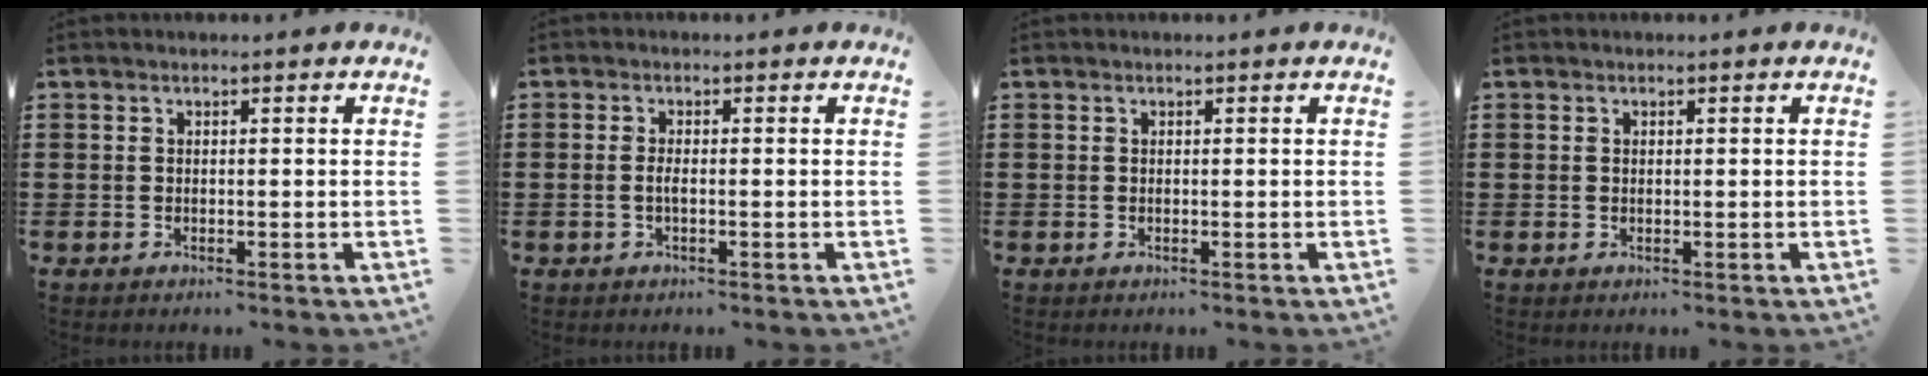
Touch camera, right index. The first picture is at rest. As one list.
[{"total": 1.4, "force": [-0.4, 0.3, 1.3], "torque": [-0.033, -0.003, -0.009]}, {"total": 0.0}, {"total": 0.0}]